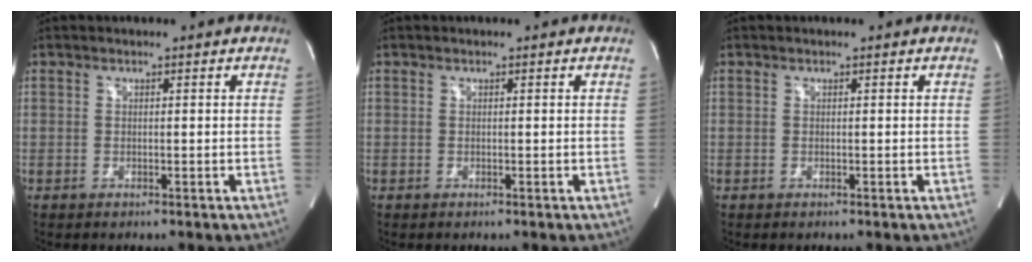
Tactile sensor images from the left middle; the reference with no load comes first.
{"total": 0.0}
{"total": 0.0}